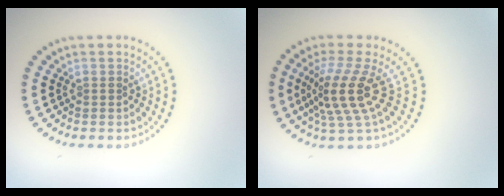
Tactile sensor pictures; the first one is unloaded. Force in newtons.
{"total": 4.5, "press": 3.2, "slide": 3.1}